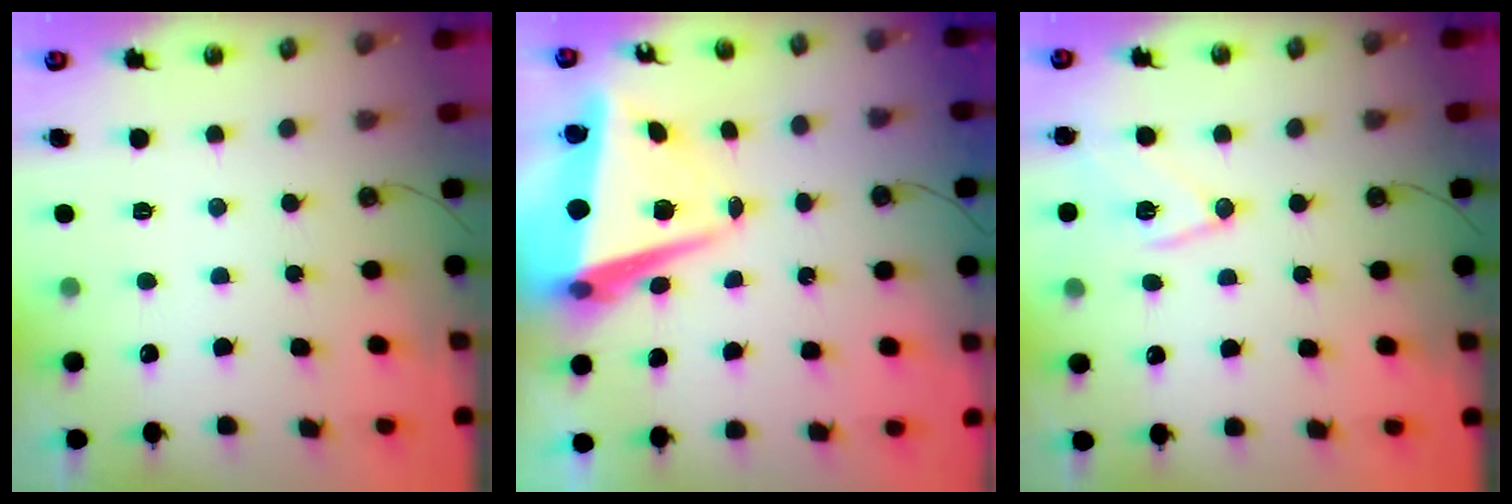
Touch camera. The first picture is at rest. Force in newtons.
{"total": 10.5, "press": 10.2, "slide": 2.5}
{"total": 10.5, "press": 10.5, "slide": 0.8}